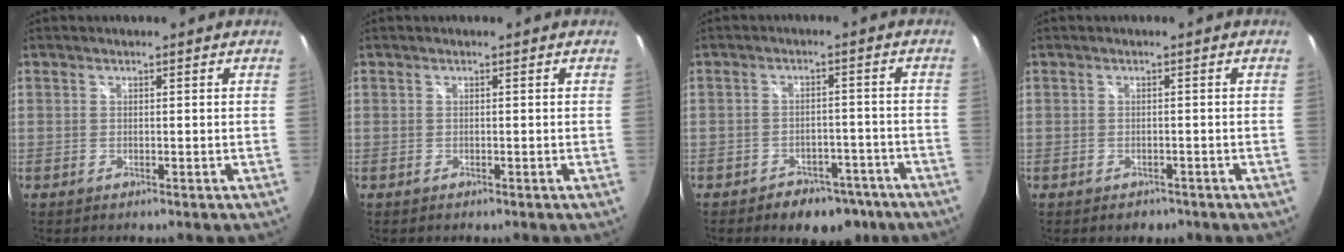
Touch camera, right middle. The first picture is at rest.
{"total": 0.0}
{"total": 9.4, "force": [-6.8, 5.7, 3.2], "torque": [-0.067, 0.015, -0.076]}
{"total": 2.3, "force": [-1.5, 1.6, 0.6], "torque": [-0.014, -0.006, -0.019]}